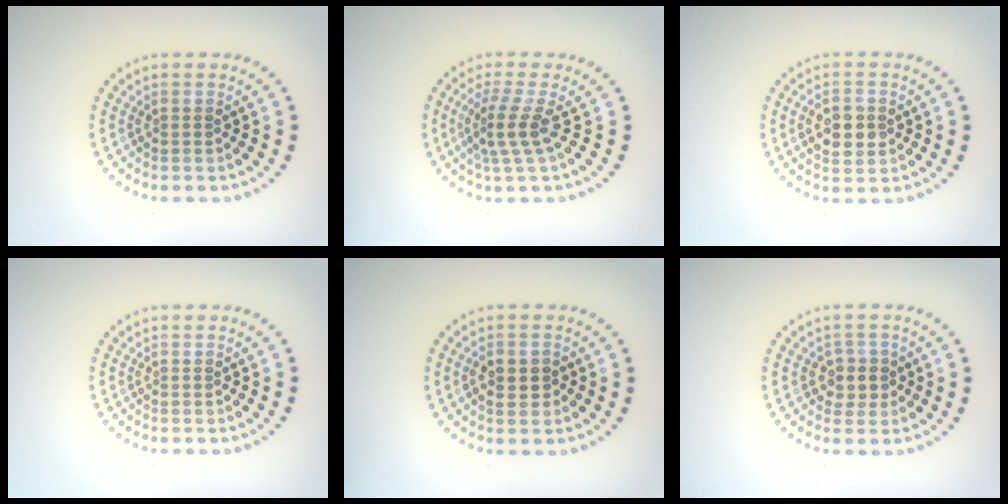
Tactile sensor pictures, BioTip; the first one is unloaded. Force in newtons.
{"total": 2.8, "press": 2.0, "slide": 2.0}
{"total": 3.2, "press": 3.2, "slide": 0.2}
{"total": 0.0}
{"total": 2.5, "press": 2.5, "slide": 0.2}
{"total": 2.1, "press": 2.0, "slide": 0.8}